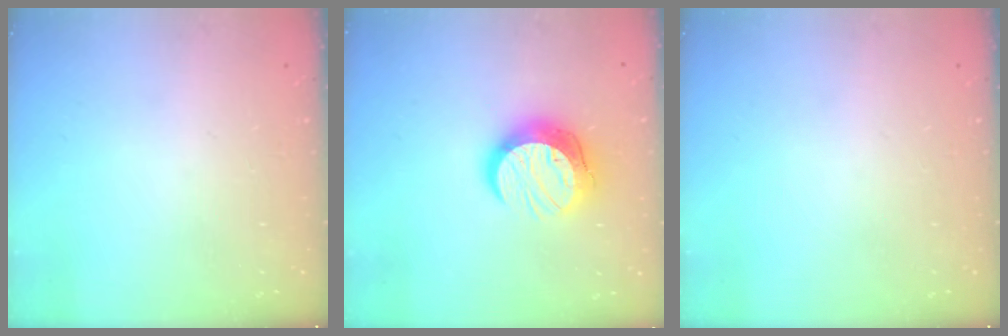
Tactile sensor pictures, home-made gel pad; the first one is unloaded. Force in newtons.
{"total": 13.5, "press": 13.5, "slide": 1.0}
{"total": 0.0}